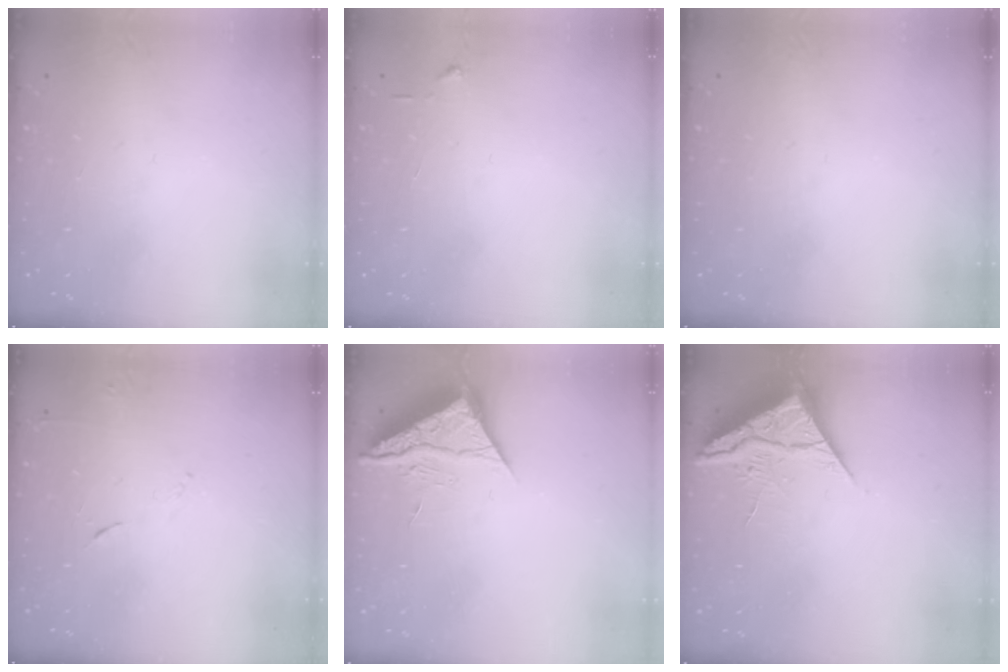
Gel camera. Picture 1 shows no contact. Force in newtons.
{"total": 3.0, "press": 2.9, "slide": 0.4}
{"total": 0.0}
{"total": 4.8, "press": 4.7, "slide": 0.8}
{"total": 6.4, "press": 6.4, "slide": 0.2}
{"total": 7.1, "press": 7.1, "slide": 0.4}